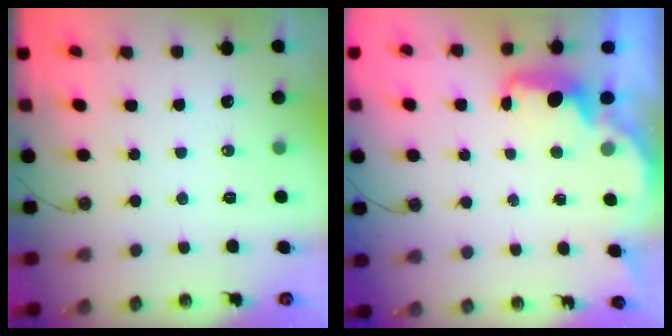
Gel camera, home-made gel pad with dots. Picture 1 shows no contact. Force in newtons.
{"total": 2.2, "press": 2.1, "slide": 0.7}